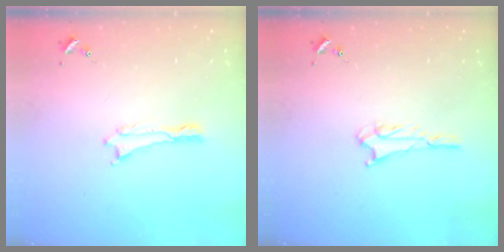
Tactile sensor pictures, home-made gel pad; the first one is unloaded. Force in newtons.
{"total": 1.6, "press": 1.6, "slide": 0.1}